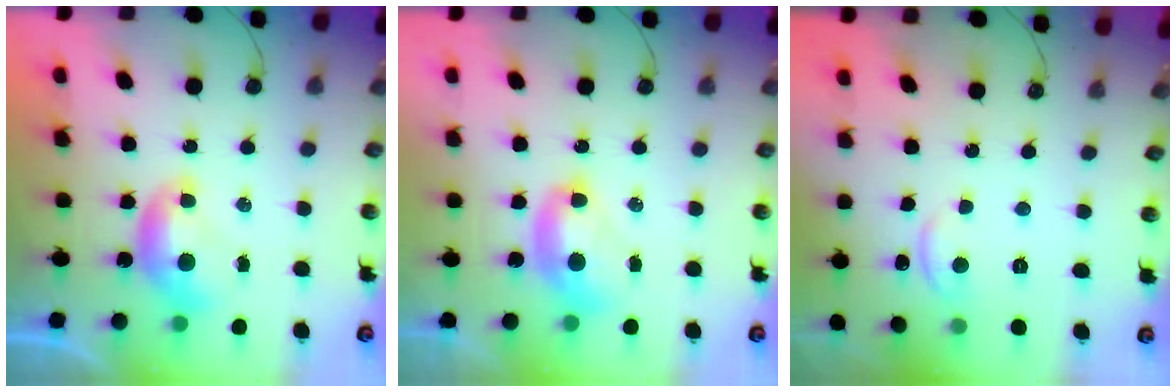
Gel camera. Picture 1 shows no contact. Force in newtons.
{"total": 2.7, "press": 2.7, "slide": 0.1}
{"total": 1.2, "press": 1.0, "slide": 0.6}